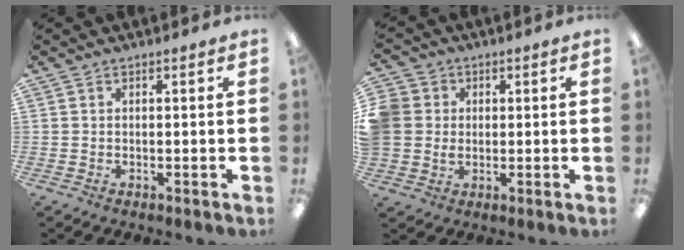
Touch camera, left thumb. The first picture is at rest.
{"total": 7.1, "force": [0.8, 6.8, 1.9], "torque": [-0.056, 0.010, 0.018]}